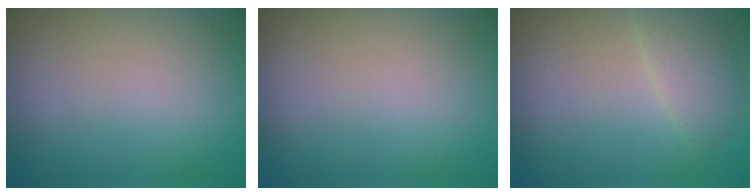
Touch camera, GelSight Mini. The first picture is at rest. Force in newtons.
{"total": 0.0}
{"total": 1.9, "press": 1.9, "slide": 0.1}